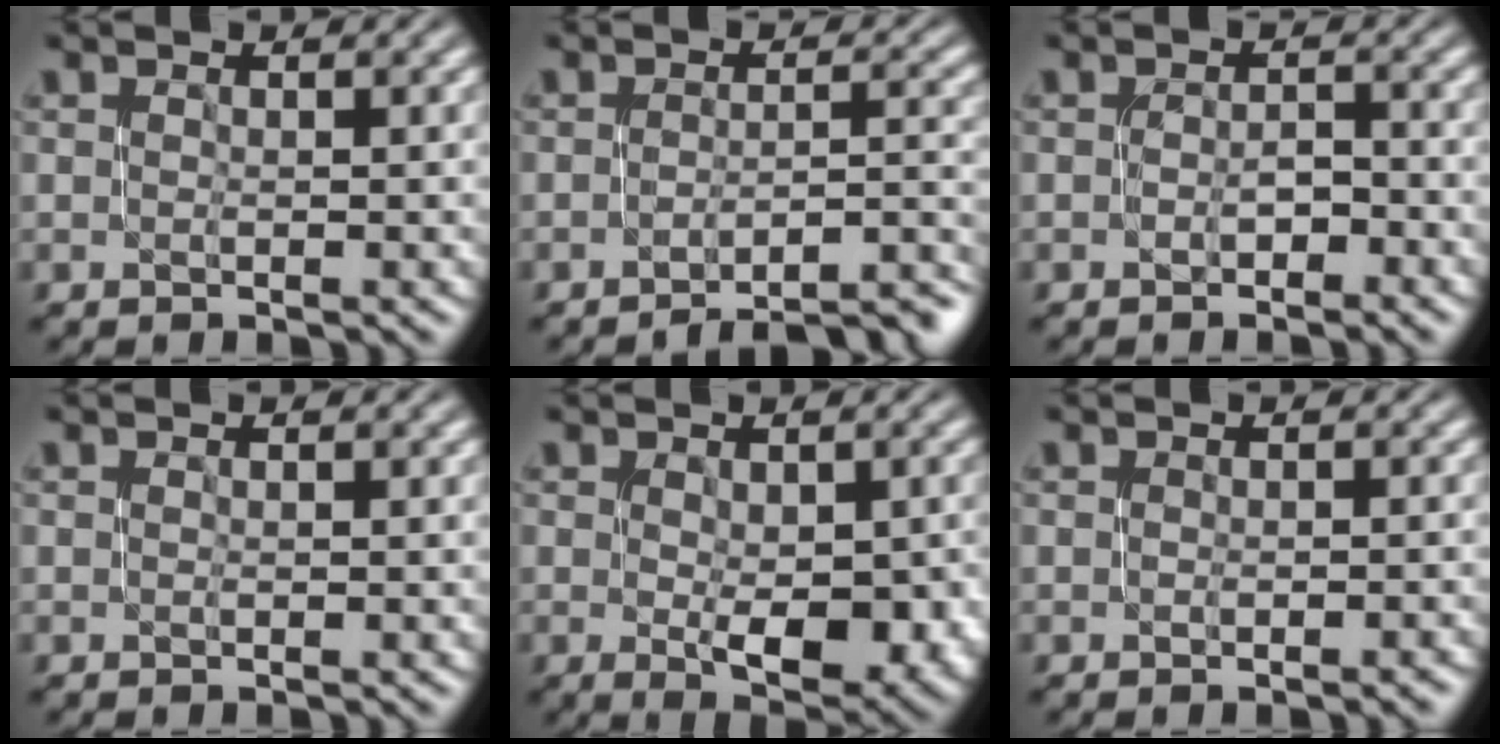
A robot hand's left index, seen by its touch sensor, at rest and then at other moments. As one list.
[{"total": 6.8, "force": [-5.5, 1.5, 3.7], "torque": [-0.025, 0.020, -0.065]}, {"total": 0.8, "force": [-0.6, 0.2, 0.4], "torque": [-0.006, 0.006, -0.013]}, {"total": 0.0}, {"total": 5.5, "force": [-0.8, 2.8, 4.7], "torque": [-0.079, -0.015, 0.001]}, {"total": 0.6, "force": [-0.2, 0.3, 0.4], "torque": [0.000, -0.001, -0.007]}]